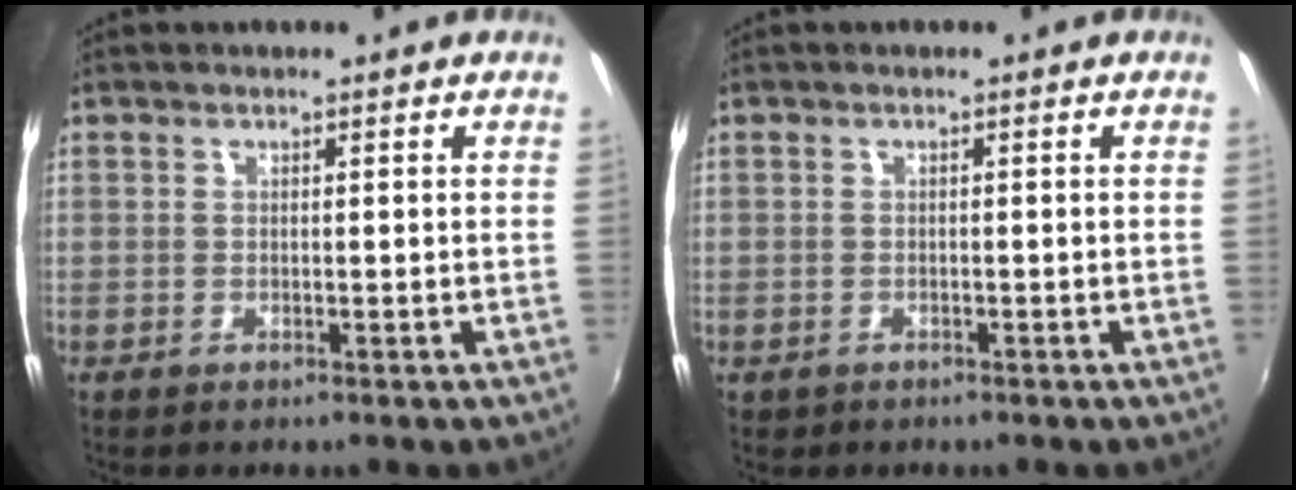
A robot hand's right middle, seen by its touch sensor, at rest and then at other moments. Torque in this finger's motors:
{"motor_torque": [-0.24, 0.10, -0.03, 0.00]}